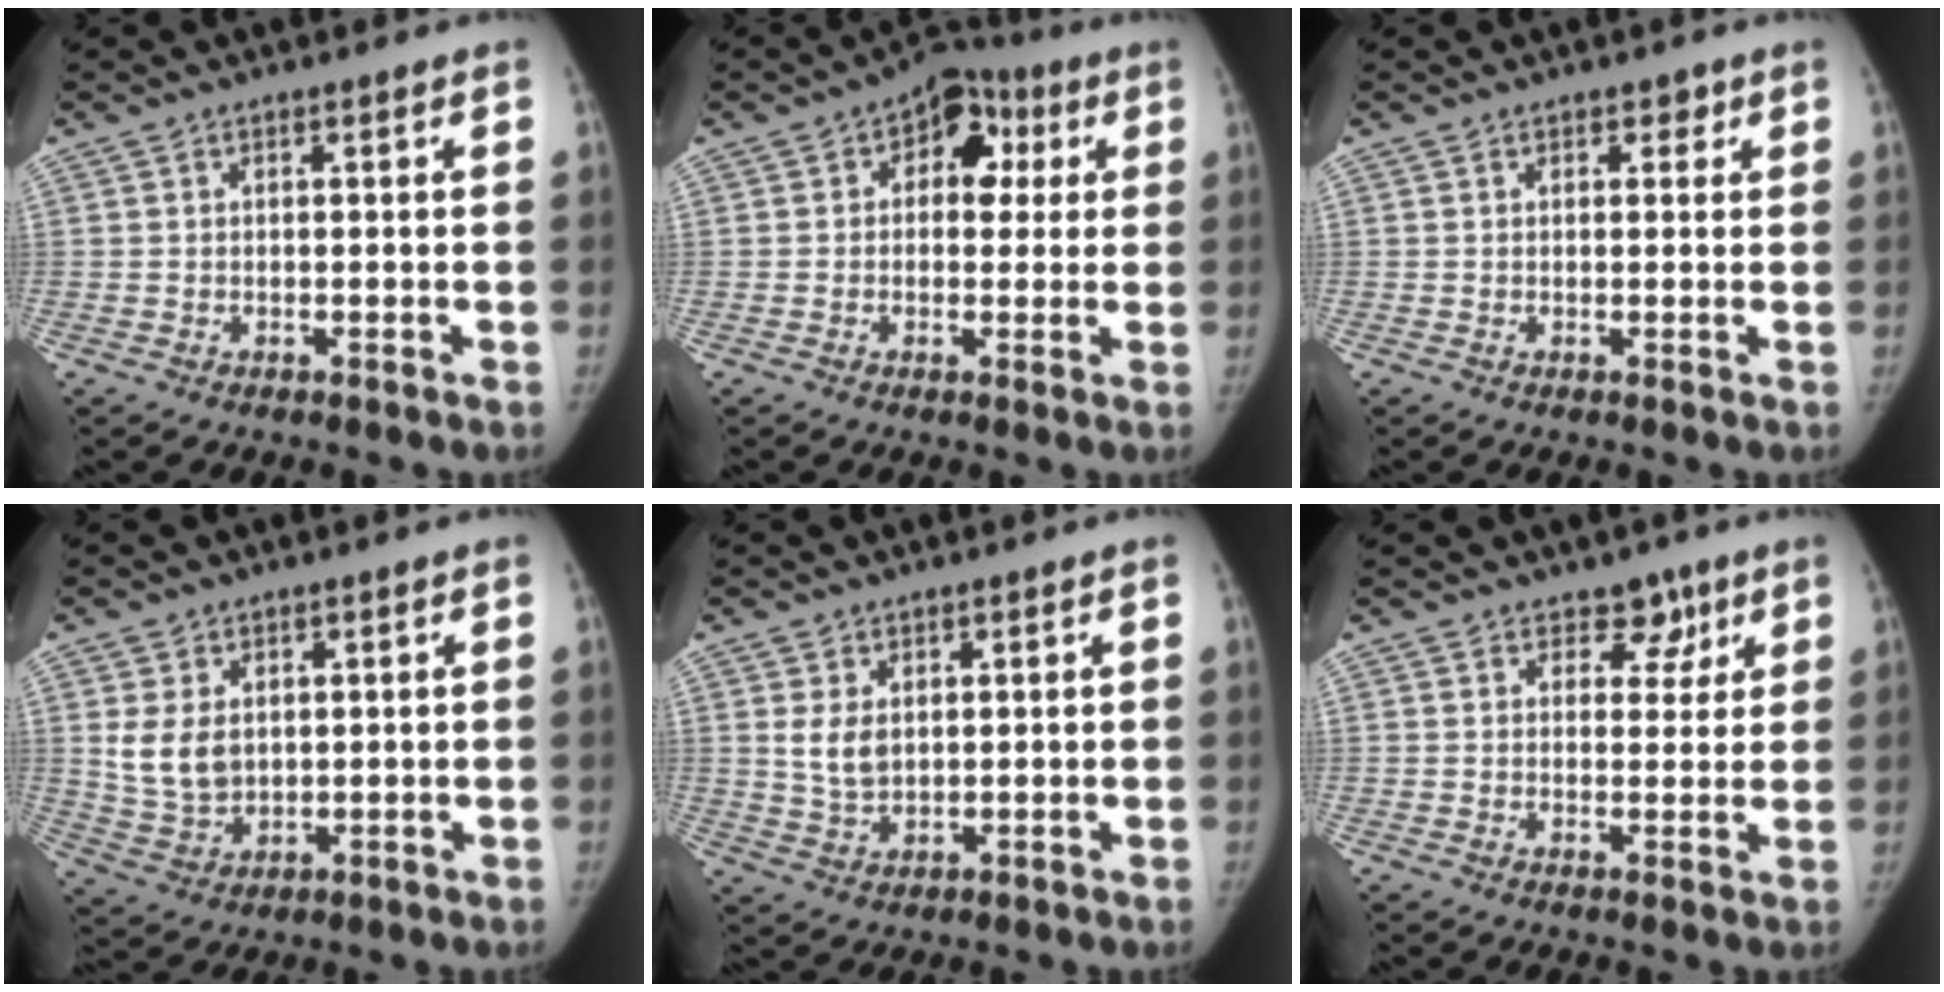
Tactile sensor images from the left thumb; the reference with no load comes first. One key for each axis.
{"total": 9.3, "fx": 2.5, "fy": 6.5, "fz": 6.1, "tx": -0.032, "ty": 0.013, "tz": 0.027}
{"total": 1.4, "fx": 0.8, "fy": 1.0, "fz": 0.6, "tx": 0.009, "ty": -0.002, "tz": 0.008}
{"total": 7.2, "fx": 1.6, "fy": 5.3, "fz": 4.5, "tx": -0.063, "ty": -0.012, "tz": 0.047}
{"total": 4.7, "fx": 1.3, "fy": 3.2, "fz": 3.1, "tx": -0.044, "ty": -0.012, "tz": 0.035}
{"total": 4.6, "fx": 2.8, "fy": 3.3, "fz": 1.6, "tx": 0.015, "ty": -0.013, "tz": 0.039}